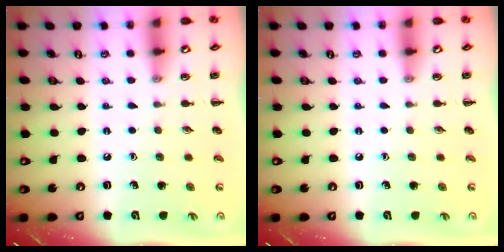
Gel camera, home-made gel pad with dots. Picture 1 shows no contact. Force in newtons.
{"total": 0.0}